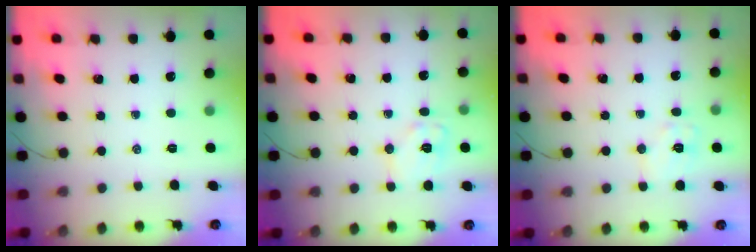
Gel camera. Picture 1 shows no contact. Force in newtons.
{"total": 8.7, "press": 8.6, "slide": 0.5}
{"total": 7.0, "press": 7.0, "slide": 0.6}